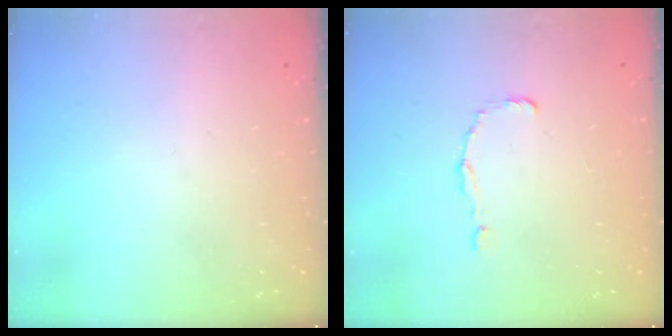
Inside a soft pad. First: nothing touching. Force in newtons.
{"total": 0.9, "press": 0.9, "slide": 0.0}